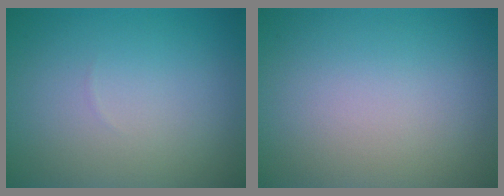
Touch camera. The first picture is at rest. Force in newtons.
{"total": 0.0}